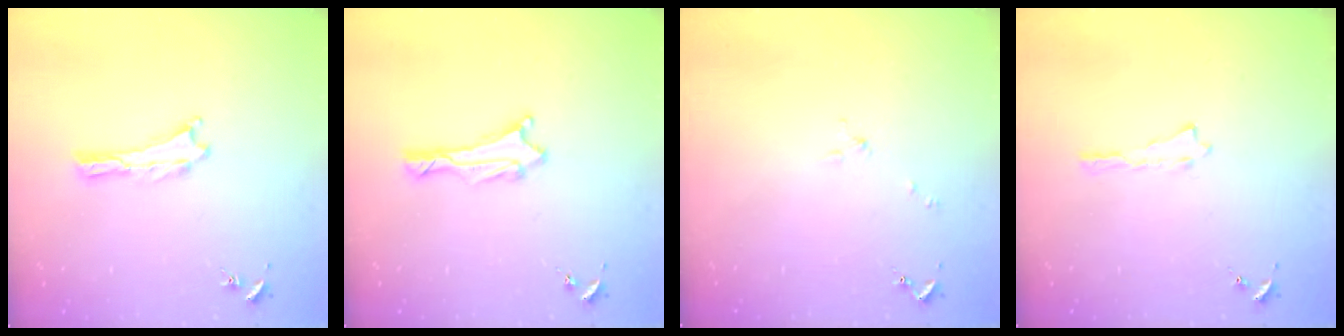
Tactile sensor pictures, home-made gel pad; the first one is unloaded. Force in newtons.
{"total": 1.5, "press": 1.5, "slide": 0.2}
{"total": 1.7, "press": 1.7, "slide": 0.3}
{"total": 0.0}